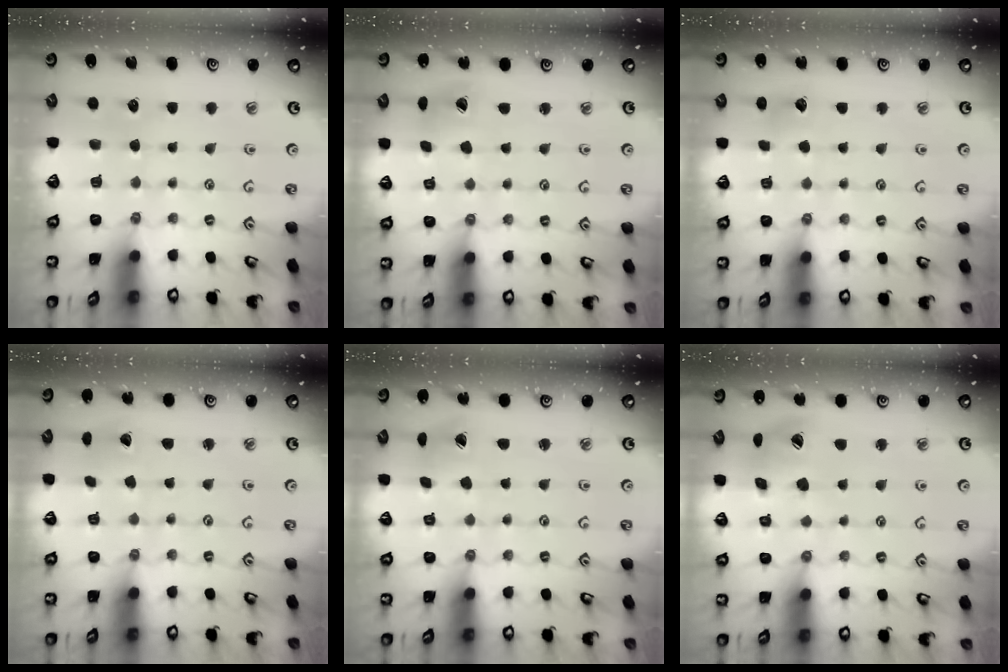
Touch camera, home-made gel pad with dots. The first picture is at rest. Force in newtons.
{"total": 7.9, "press": 7.9, "slide": 0.6}
{"total": 5.9, "press": 5.9, "slide": 0.4}
{"total": 2.6, "press": 2.6, "slide": 0.3}
{"total": 4.0, "press": 4.0, "slide": 0.5}
{"total": 12.5, "press": 12.4, "slide": 1.7}